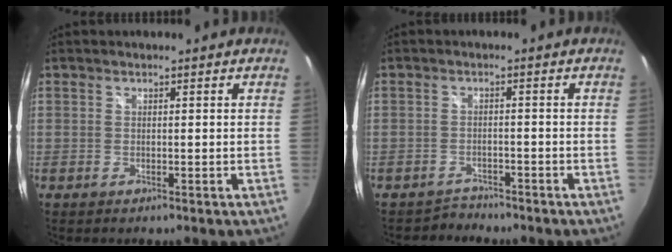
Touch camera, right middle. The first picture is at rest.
{"total": 2.4, "force": [-2.2, 0.9, -0.5], "torque": [0.005, 0.003, -0.040]}